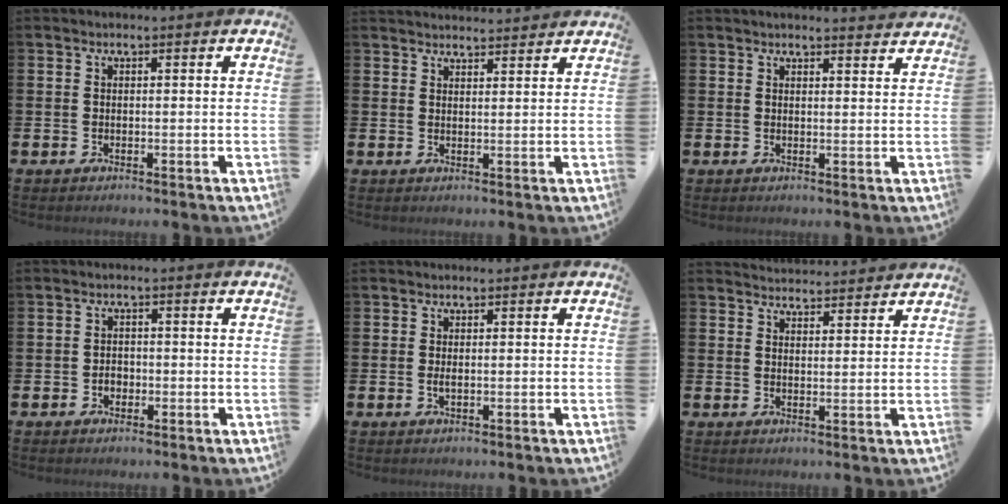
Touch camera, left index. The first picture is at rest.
{"total": 2.4, "force": [2.4, 0.2, -0.2], "torque": [0.001, -0.013, 0.044]}
{"total": 2.4, "force": [2.4, 0.1, 0.1], "torque": [0.006, -0.016, 0.041]}
{"total": 1.7, "force": [-0.5, 1.3, 0.8], "torque": [-0.006, 0.000, -0.014]}
{"total": 0.8, "force": [0.0, 0.2, 0.8], "torque": [-0.012, -0.001, 0.000]}
{"total": 3.5, "force": [3.5, 0.3, -0.2], "torque": [0.000, -0.022, 0.064]}